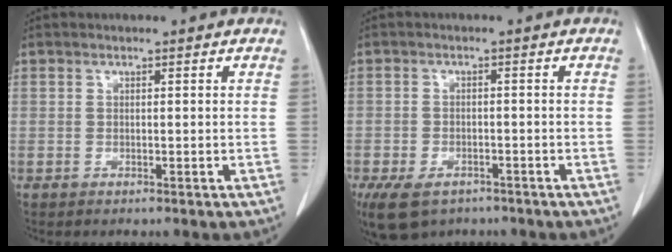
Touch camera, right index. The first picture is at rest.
{"total": 8.4, "force": [-5.6, 4.8, 4.0], "torque": [-0.084, -0.006, -0.085]}